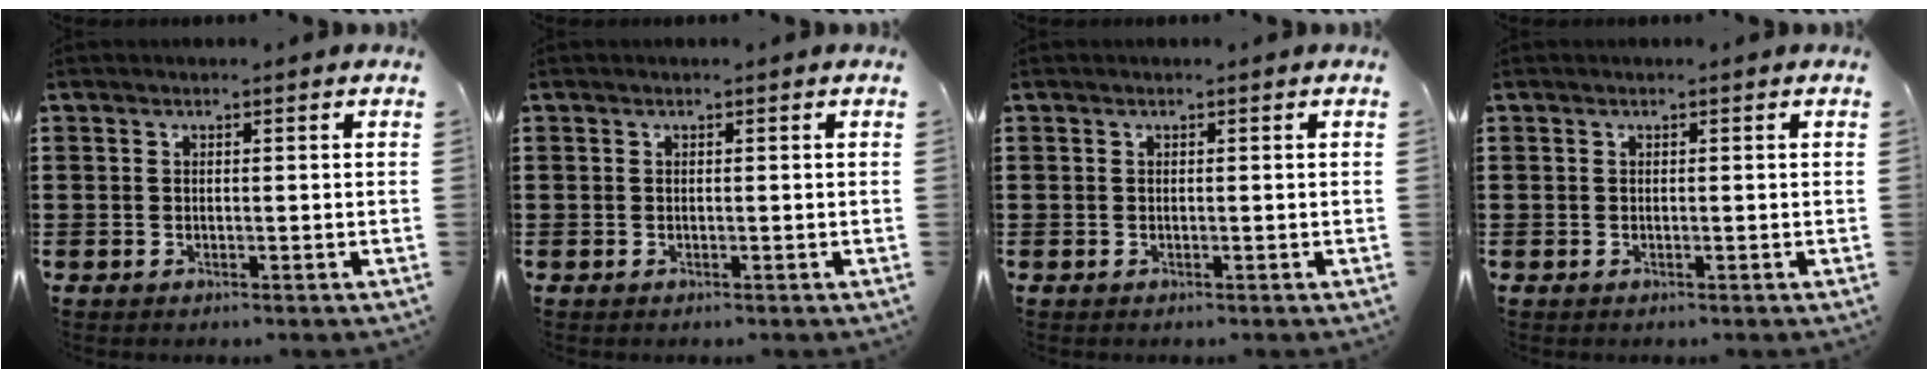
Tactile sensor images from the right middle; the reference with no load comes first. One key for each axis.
{"total": 0.0}
{"total": 0.0}
{"total": 0.0}